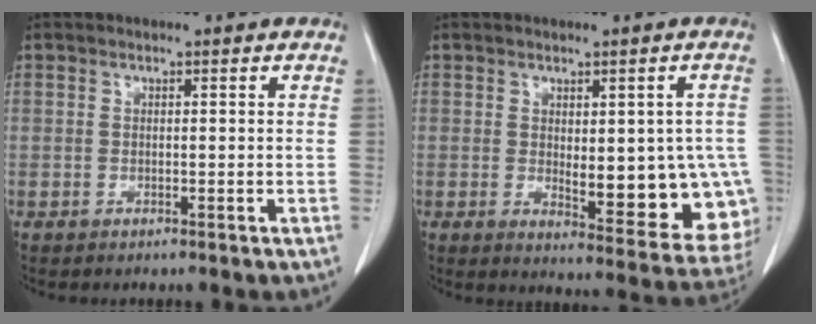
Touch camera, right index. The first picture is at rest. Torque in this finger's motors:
{"motor_torque": [0.34, -0.08, 0.27, 0.07]}